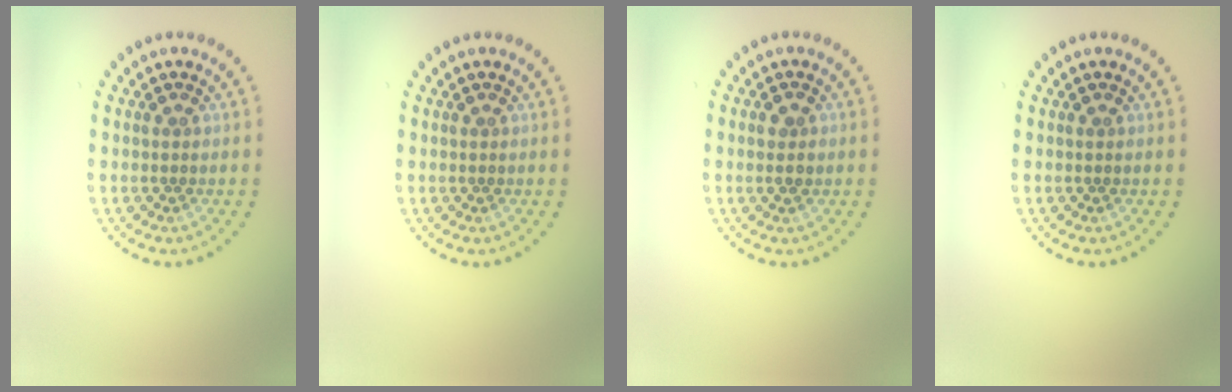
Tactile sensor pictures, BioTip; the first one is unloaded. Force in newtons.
{"total": 0.0}
{"total": 1.4, "press": 1.4, "slide": 0.2}
{"total": 0.0}